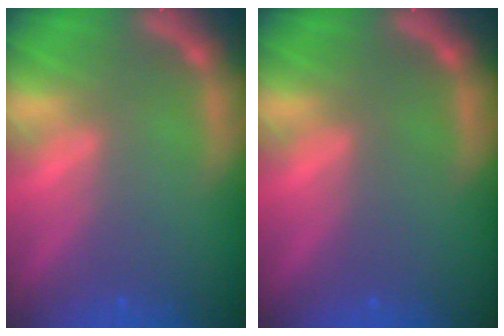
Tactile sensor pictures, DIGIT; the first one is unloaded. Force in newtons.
{"total": 0.0}